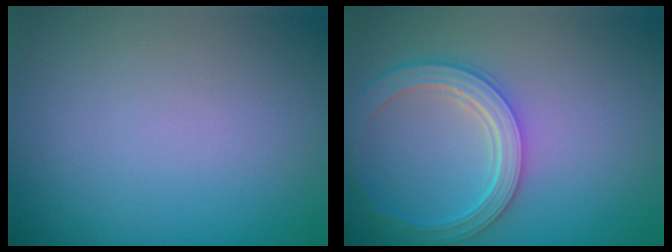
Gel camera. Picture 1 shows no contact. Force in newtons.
{"total": 4.4, "press": 3.6, "slide": 2.6}